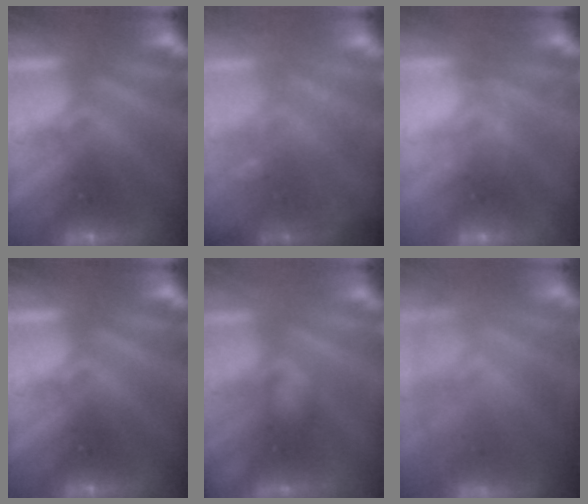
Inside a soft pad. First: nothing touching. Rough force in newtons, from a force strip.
{"total": 2.7}
{"total": 2.1}
{"total": 0.0}
{"total": 3.4}
{"total": 11.6}